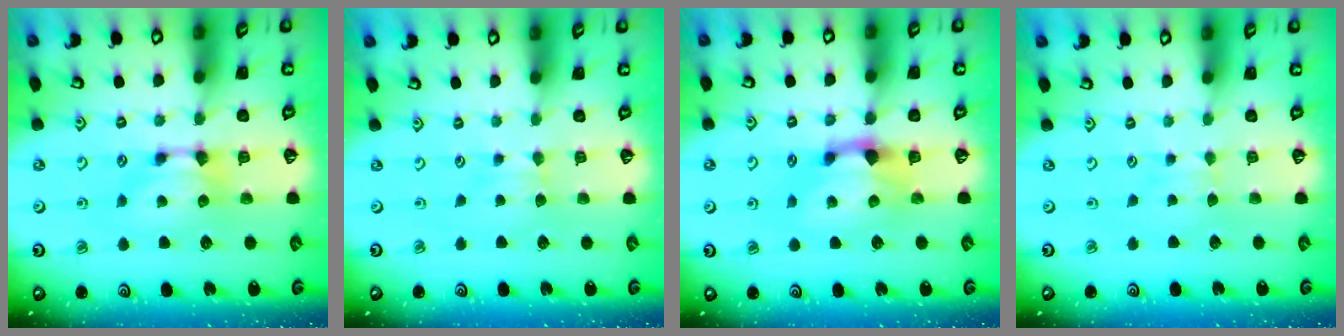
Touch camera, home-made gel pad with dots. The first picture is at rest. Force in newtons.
{"total": 1.9, "press": 1.8, "slide": 0.4}
{"total": 1.9, "press": 1.1, "slide": 1.5}
{"total": 2.8, "press": 2.8, "slide": 0.5}